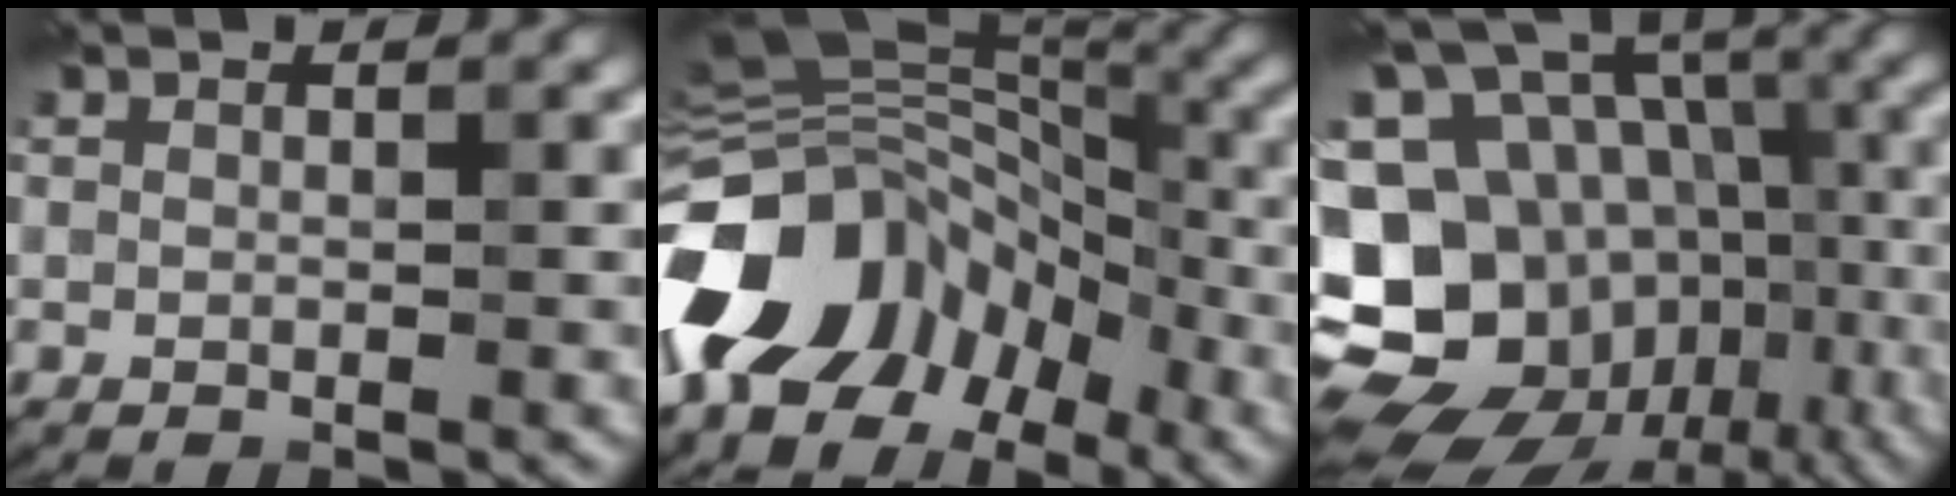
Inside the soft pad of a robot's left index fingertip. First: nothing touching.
{"total": 14.0, "force": [-5.6, 9.9, 8.1], "torque": [-0.148, 0.007, -0.093]}
{"total": 18.6, "force": [-5.5, 15.3, 9.0], "torque": [-0.187, 0.001, -0.065]}